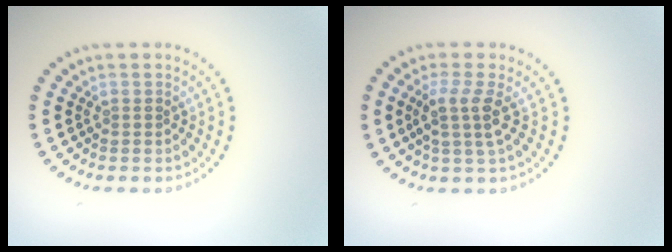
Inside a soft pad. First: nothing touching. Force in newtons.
{"total": 2.7, "press": 2.2, "slide": 1.6}